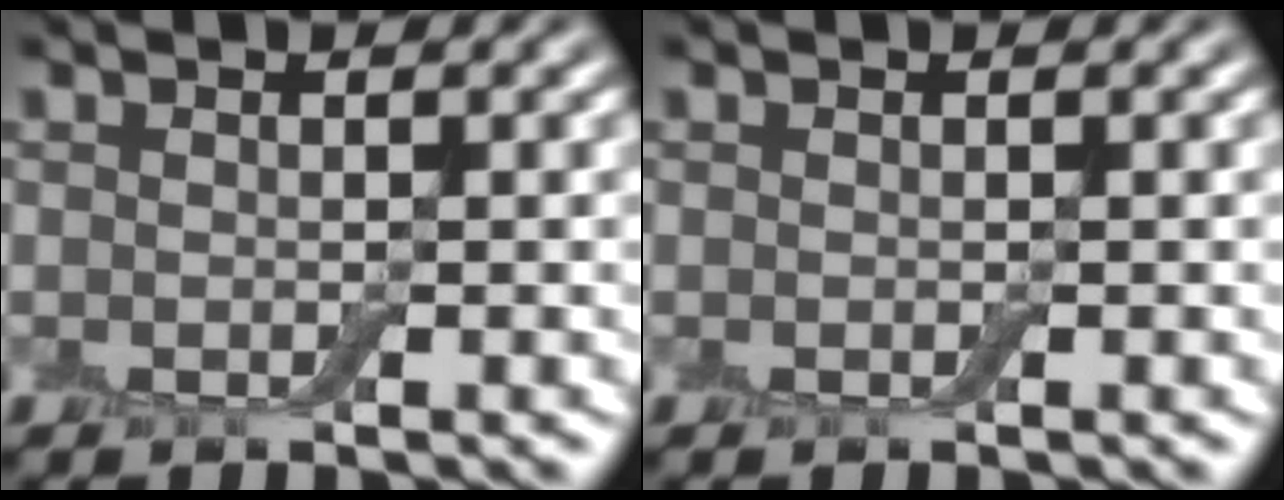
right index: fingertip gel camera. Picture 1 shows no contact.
{"total": 0.0}